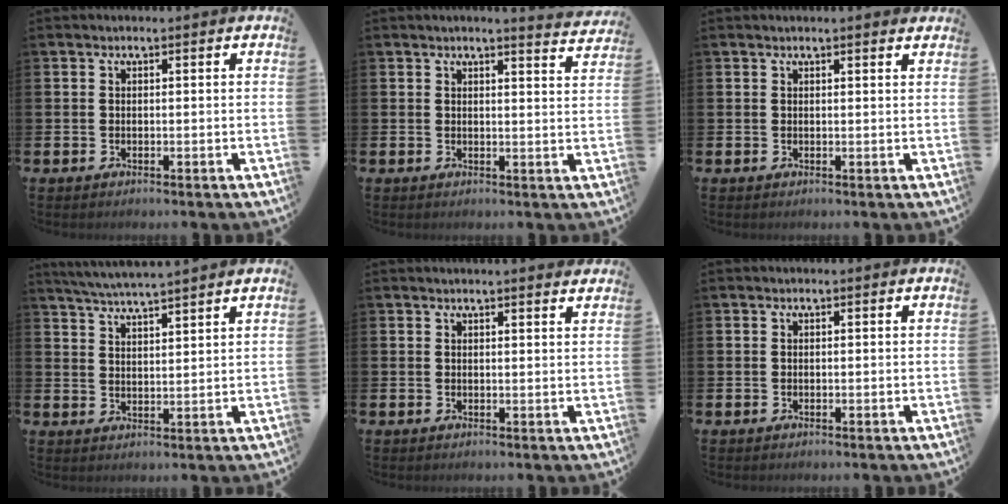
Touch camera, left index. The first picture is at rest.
{"total": 2.8, "force": [2.8, -0.3, 0.4], "torque": [0.002, -0.021, 0.047]}
{"total": 0.9, "force": [0.8, -0.1, 0.2], "torque": [0.005, -0.003, 0.013]}
{"total": 4.7, "force": [4.6, -0.6, 0.7], "torque": [-0.030, -0.024, 0.082]}
{"total": 1.5, "force": [1.5, -0.1, 0.1], "torque": [0.006, -0.010, 0.026]}
{"total": 0.0}